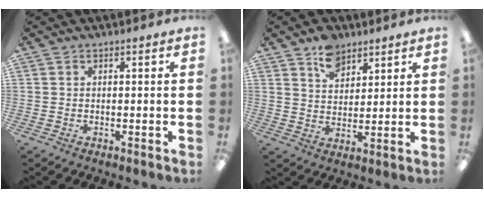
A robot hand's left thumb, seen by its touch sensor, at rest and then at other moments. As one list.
[{"total": 7.7, "force": [5.6, 4.7, 2.7], "torque": [-0.041, -0.022, 0.100]}]